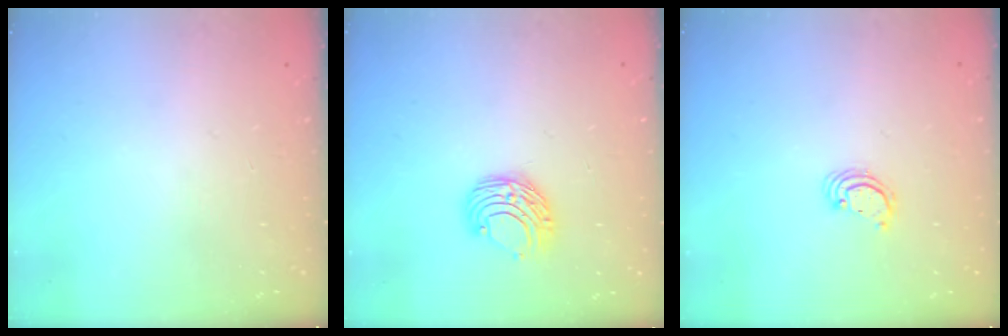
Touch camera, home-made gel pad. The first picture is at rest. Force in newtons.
{"total": 8.1, "press": 8.1, "slide": 0.4}
{"total": 2.2, "press": 2.2, "slide": 0.2}